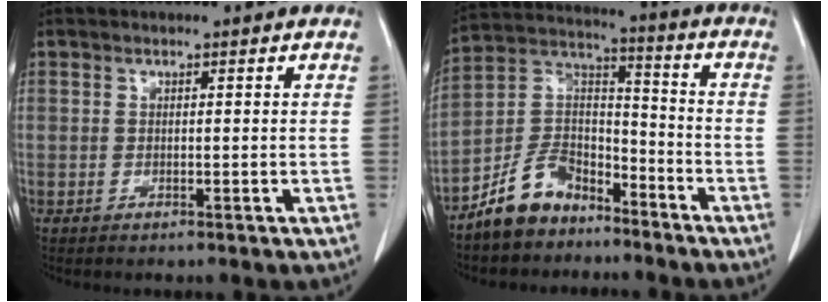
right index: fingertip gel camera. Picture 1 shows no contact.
{"total": 10.3, "force": [-7.7, 5.8, 3.8], "torque": [-0.079, 0.033, -0.149]}